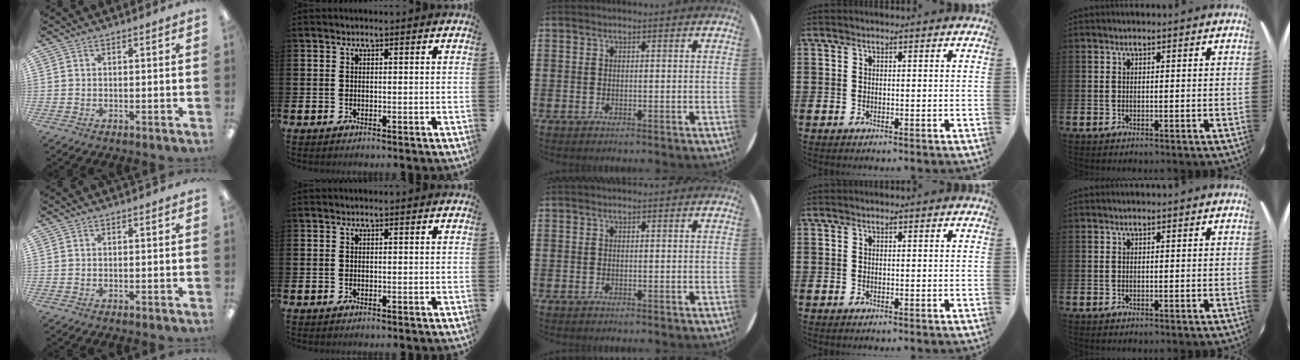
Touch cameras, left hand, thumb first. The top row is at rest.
{}